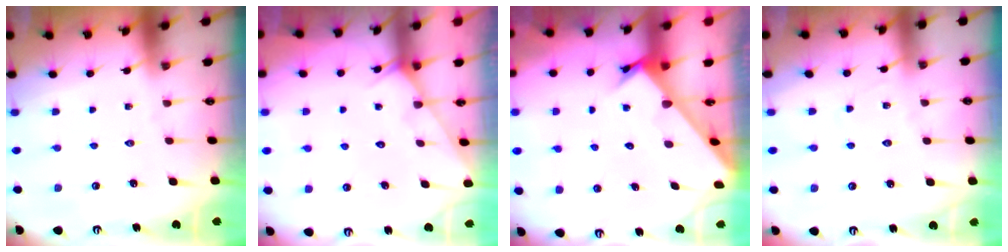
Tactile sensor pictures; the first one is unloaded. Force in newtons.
{"total": 4.4, "press": 4.4, "slide": 0.2}
{"total": 2.2, "press": 2.2, "slide": 0.1}
{"total": 3.8, "press": 3.8, "slide": 0.4}